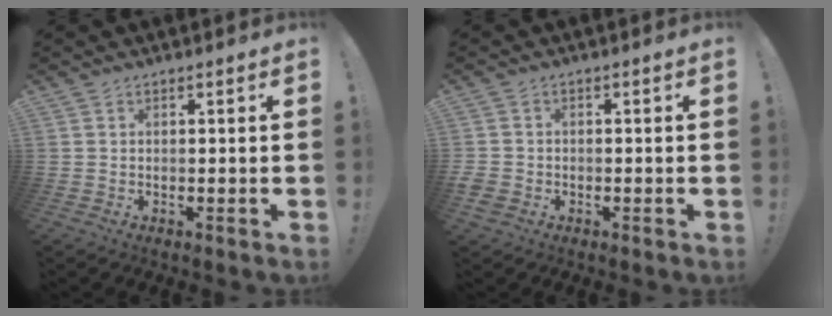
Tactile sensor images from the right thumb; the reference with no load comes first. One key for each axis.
{"total": 3.0, "fx": -1.1, "fy": 2.5, "fz": 1.3, "tx": -0.041, "ty": 0.003, "tz": -0.019}